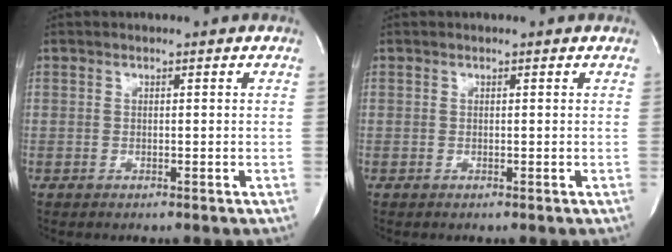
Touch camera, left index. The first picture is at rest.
{"total": 0.0}